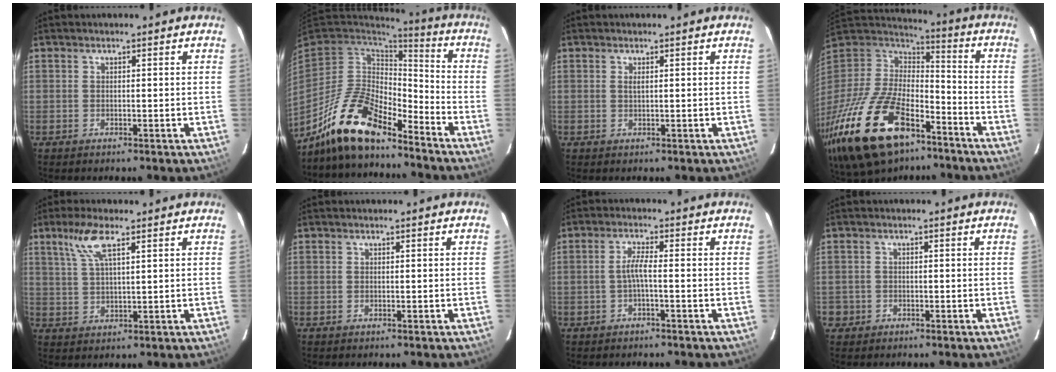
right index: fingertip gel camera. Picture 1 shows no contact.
{"total": 17.2, "force": [-13.6, 5.0, 9.2], "torque": [-0.182, -0.004, -0.258]}
{"total": 0.7, "force": [0.3, 0.1, 0.7], "torque": [-0.013, 0.002, 0.005]}
{"total": 32.9, "force": [-19.7, 16.0, 20.8], "torque": [-0.447, -0.043, -0.320]}
{"total": 6.4, "force": [3.6, 1.5, 5.0], "torque": [-0.106, 0.007, 0.075]}
{"total": 0.0}
{"total": 2.6, "force": [-1.0, -0.1, 2.4], "torque": [-0.048, 0.003, -0.019]}
{"total": 2.4, "force": [-0.9, 2.2, 0.0], "torque": [-0.001, 0.011, -0.011]}